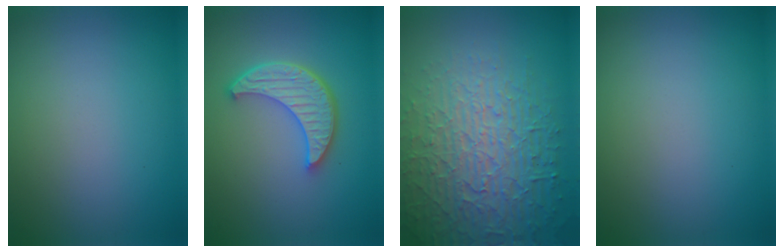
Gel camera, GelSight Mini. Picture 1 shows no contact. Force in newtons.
{"total": 5.2, "press": 4.1, "slide": 3.3}
{"total": 6.8, "press": 6.6, "slide": 1.7}
{"total": 0.0}